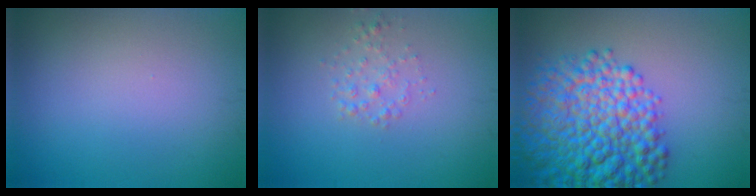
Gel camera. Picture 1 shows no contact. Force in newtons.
{"total": 1.4, "press": 1.4, "slide": 0.0}
{"total": 10.7, "press": 10.7, "slide": 0.5}